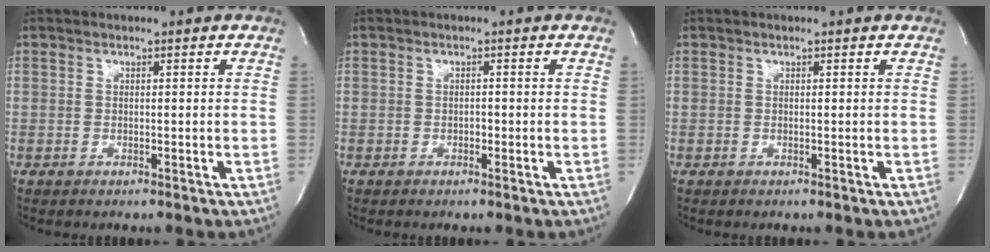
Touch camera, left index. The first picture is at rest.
{"total": 0.8, "force": [-0.5, 0.4, 0.4], "torque": [-0.006, -0.001, -0.011]}
{"total": 0.0}